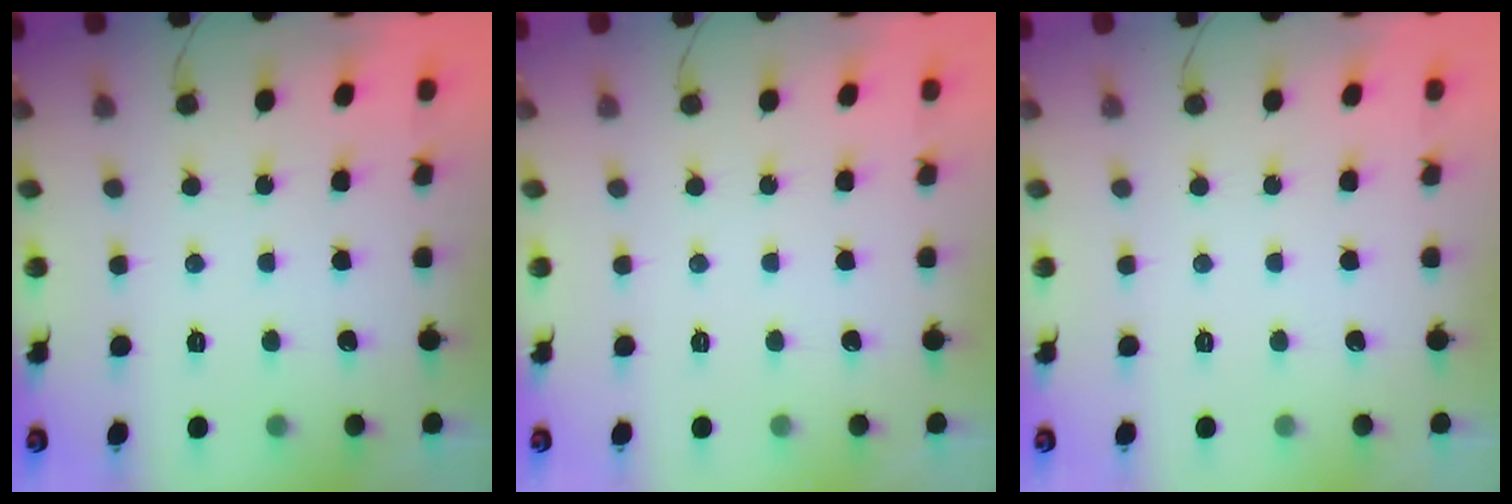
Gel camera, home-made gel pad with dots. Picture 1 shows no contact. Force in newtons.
{"total": 0.0}
{"total": 0.0}